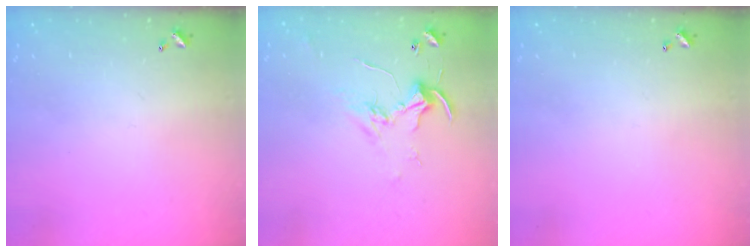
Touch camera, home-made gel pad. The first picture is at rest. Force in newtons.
{"total": 2.5, "press": 2.5, "slide": 0.2}
{"total": 0.0}